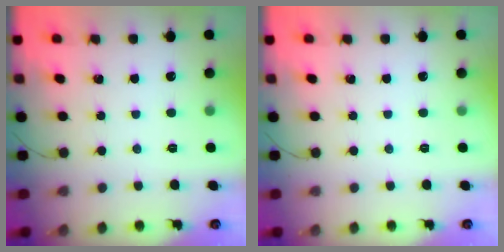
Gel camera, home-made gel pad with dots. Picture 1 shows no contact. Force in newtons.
{"total": 0.0}